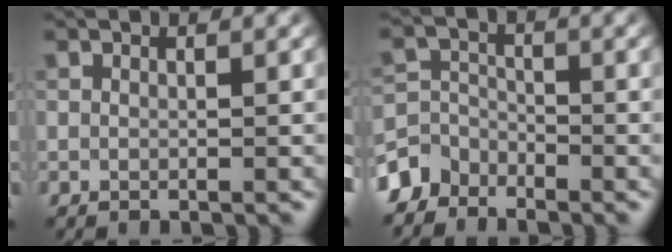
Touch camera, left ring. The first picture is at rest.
{"total": 3.7, "force": [-3.1, 1.9, 0.2], "torque": [0.006, -0.001, -0.070]}